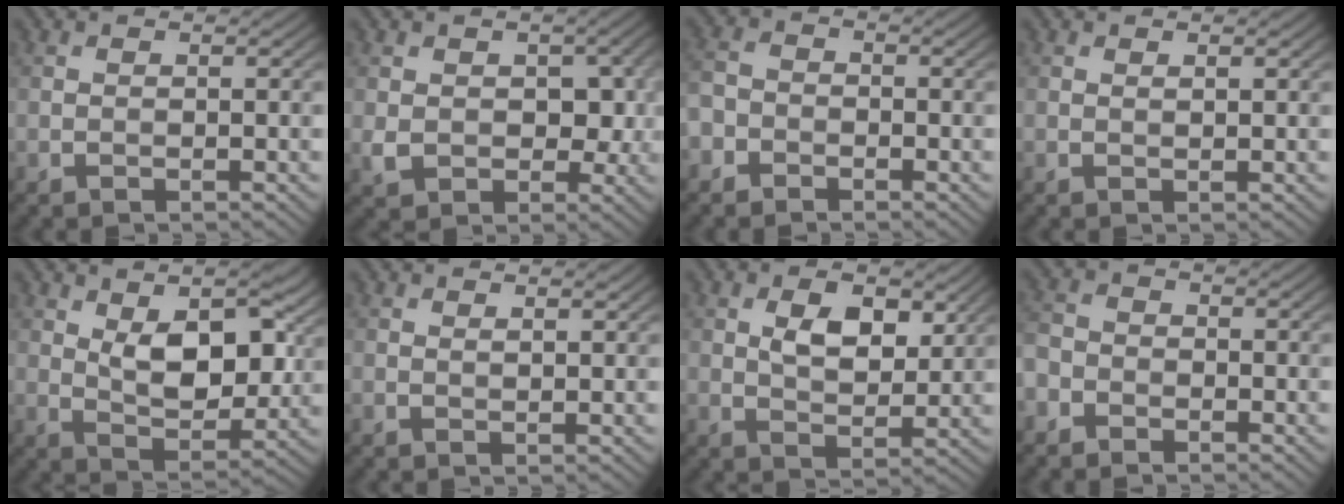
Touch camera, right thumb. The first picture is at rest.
{"total": 5.4, "force": [0.2, 4.2, 3.5], "torque": [-0.065, -0.011, 0.009]}
{"total": 3.0, "force": [-2.2, 1.9, 0.8], "torque": [-0.025, -0.002, -0.057]}
{"total": 0.6, "force": [0.5, 0.2, 0.3], "torque": [-0.005, -0.003, 0.008]}
{"total": 9.7, "force": [2.9, 5.1, 7.7], "torque": [-0.128, -0.009, 0.051]}
{"total": 1.0, "force": [0.7, 0.2, 0.6], "torque": [-0.012, -0.003, 0.014]}
{"total": 5.9, "force": [2.3, 3.3, 4.3], "torque": [-0.077, -0.008, 0.038]}
{"total": 3.3, "force": [-2.3, 2.1, 1.0], "torque": [-0.034, -0.004, -0.060]}